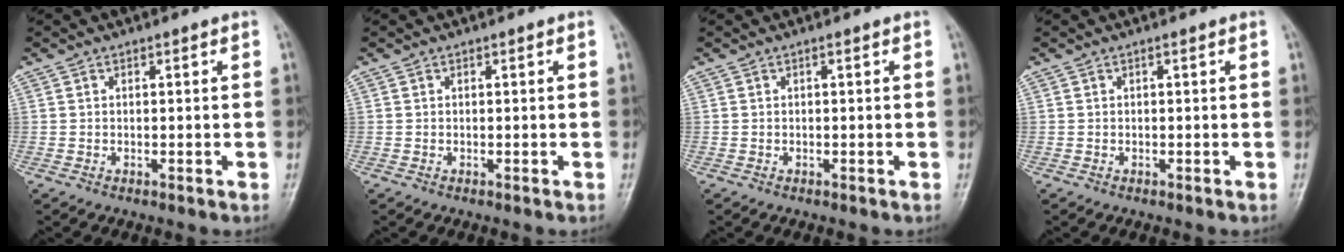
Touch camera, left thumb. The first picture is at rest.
{"total": 0.0}
{"total": 0.0}
{"total": 0.0}